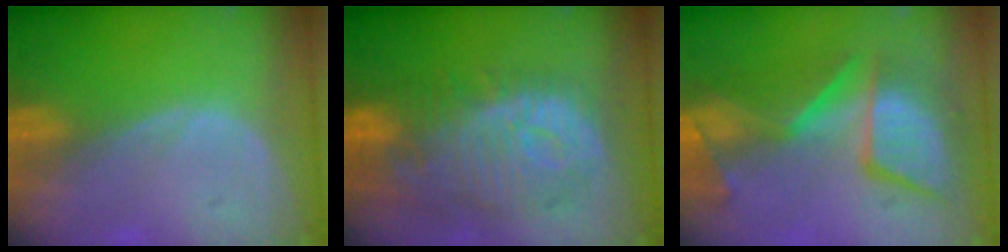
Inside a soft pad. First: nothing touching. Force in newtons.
{"total": 12.1, "press": 11.0, "slide": 5.0}
{"total": 12.2, "press": 11.1, "slide": 5.1}